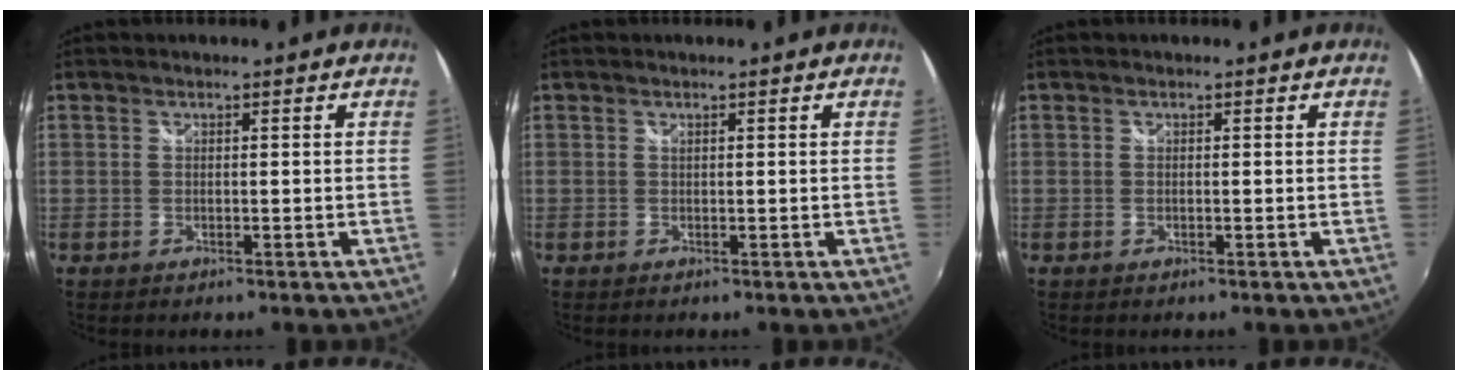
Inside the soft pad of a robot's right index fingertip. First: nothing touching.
{"total": 0.0}
{"total": 0.0}